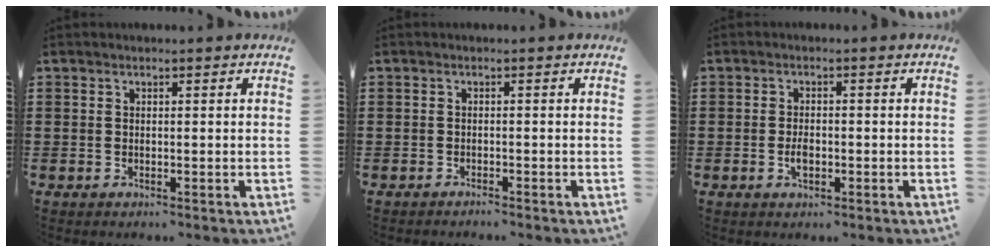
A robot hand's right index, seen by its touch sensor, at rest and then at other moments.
{"total": 0.8, "force": [-0.8, -0.1, 0.1], "torque": [-0.004, 0.000, -0.016]}
{"total": 2.4, "force": [-0.7, 1.1, 2.0], "torque": [-0.038, 0.000, -0.012]}